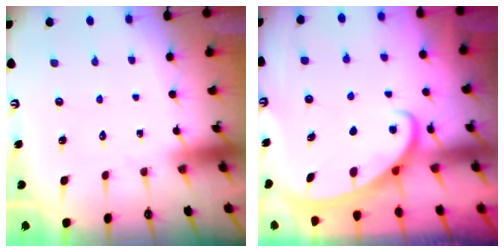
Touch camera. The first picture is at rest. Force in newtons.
{"total": 2.5, "press": 2.5, "slide": 0.3}